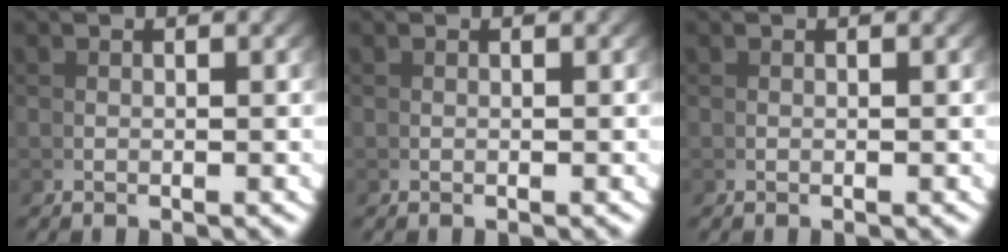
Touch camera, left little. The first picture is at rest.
{"total": 0.0}
{"total": 0.0}